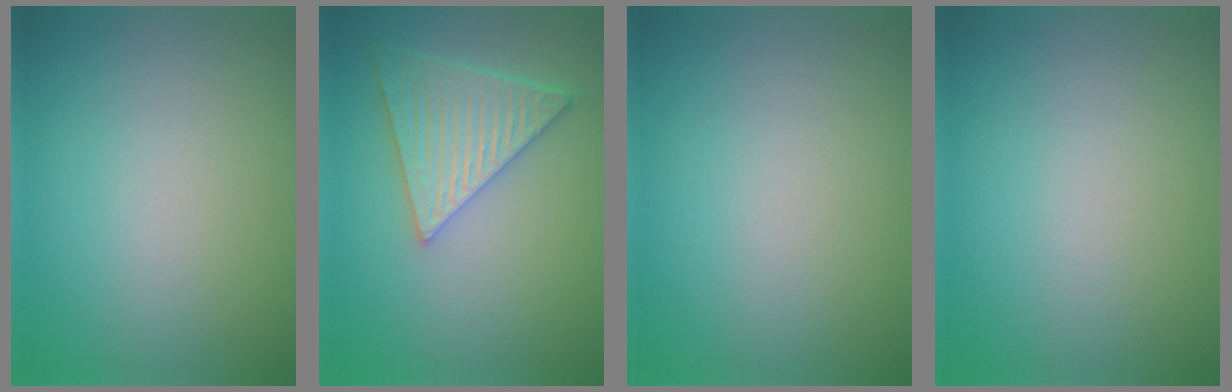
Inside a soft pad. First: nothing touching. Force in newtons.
{"total": 5.8, "press": 4.9, "slide": 3.1}
{"total": 0.0}
{"total": 0.0}